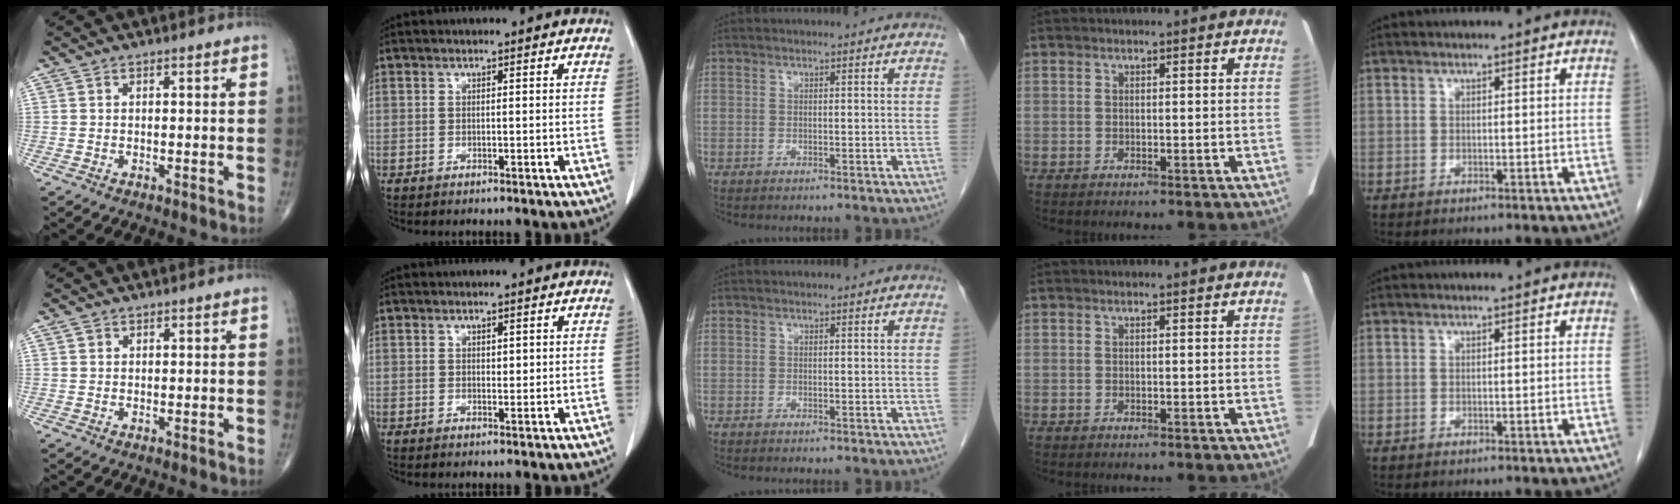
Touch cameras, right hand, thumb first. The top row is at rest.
{"thumb": {"total": 0.8, "force": [0.4, 0.7, 0.1], "torque": [0.005, -0.001, 0.005]}, "index": {"total": 1.0, "force": [0.4, 0.6, 0.7], "torque": [-0.007, -0.003, 0.006]}}